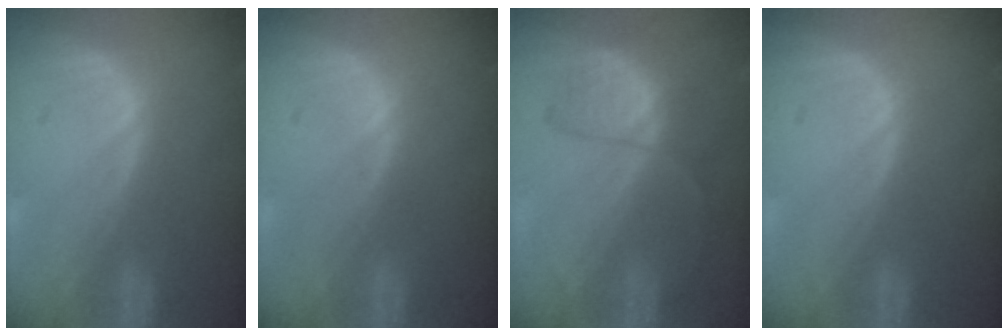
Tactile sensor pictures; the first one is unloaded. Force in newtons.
{"total": 0.0}
{"total": 6.6, "press": 6.0, "slide": 2.7}
{"total": 0.0}